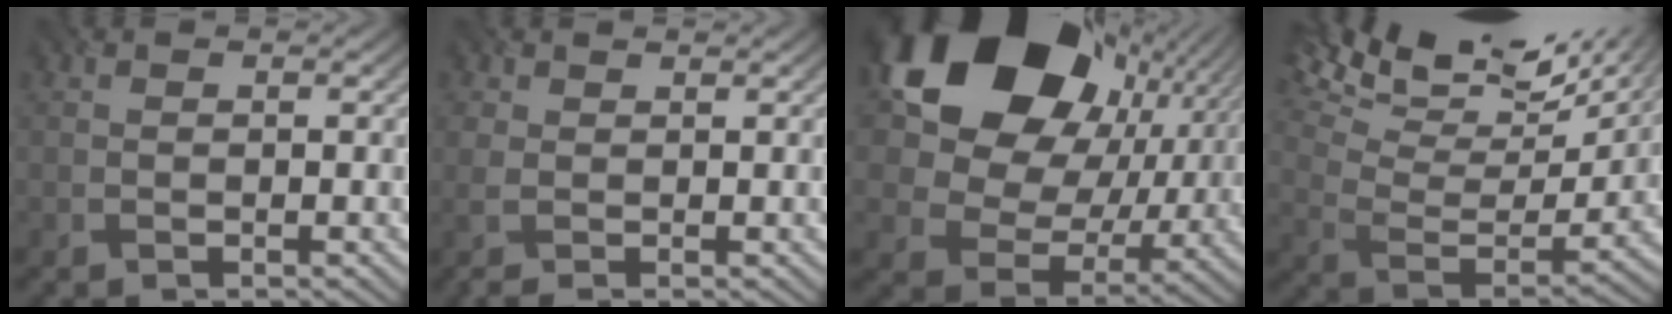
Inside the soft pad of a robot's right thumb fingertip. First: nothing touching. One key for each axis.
{"total": 1.4, "fx": 0.3, "fy": 0.4, "fz": 1.4, "tx": -0.036, "ty": 0.001, "tz": 0.001}
{"total": 19.9, "fx": 7.5, "fy": 14.4, "fz": 11.5, "tx": -0.223, "ty": 0.011, "tz": 0.146}
{"total": 17.1, "fx": 12.5, "fy": 5.4, "fz": 10.4, "tx": -0.212, "ty": 0.023, "tz": 0.178}